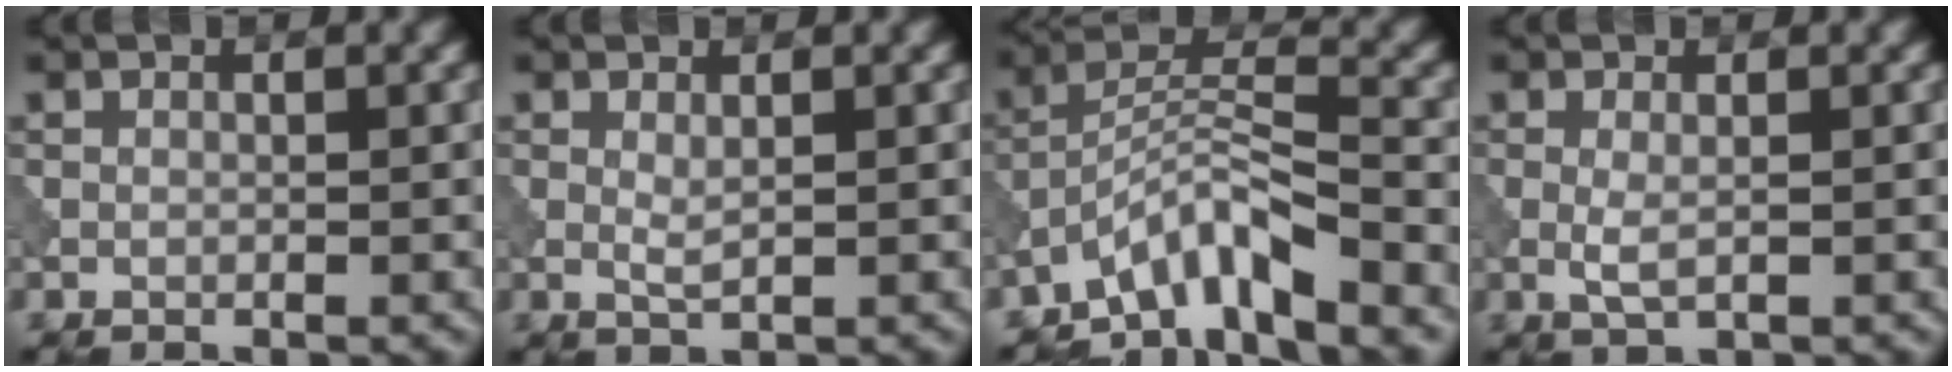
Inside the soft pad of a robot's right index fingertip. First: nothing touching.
{"total": 1.1, "force": [0.3, 0.2, 1.0], "torque": [-0.022, -0.001, 0.006]}
{"total": 5.8, "force": [-4.7, 0.9, 3.3], "torque": [-0.053, 0.009, -0.094]}
{"total": 1.5, "force": [-0.1, 0.4, 1.5], "torque": [-0.034, -0.002, -0.003]}